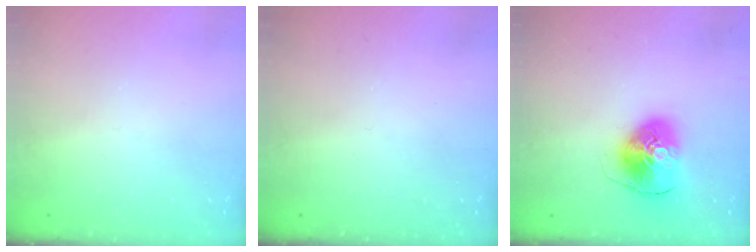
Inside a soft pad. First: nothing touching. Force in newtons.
{"total": 0.0}
{"total": 9.7, "press": 9.6, "slide": 1.3}